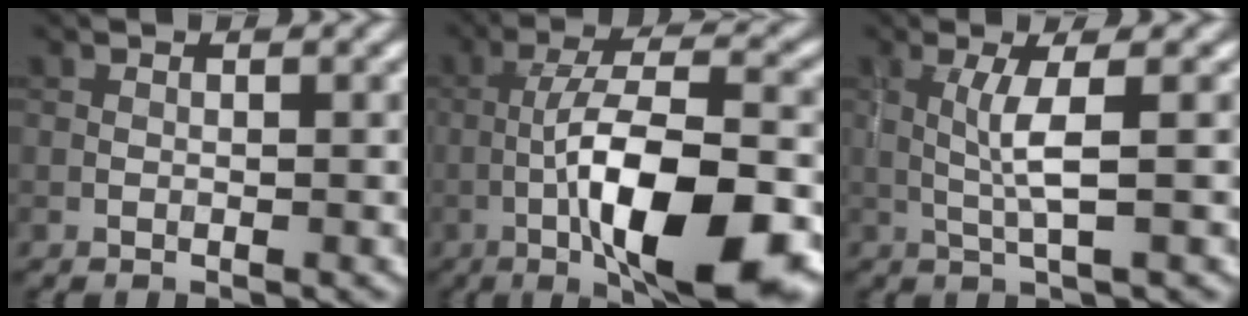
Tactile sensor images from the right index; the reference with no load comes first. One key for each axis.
{"total": 12.0, "fx": -4.7, "fy": 3.2, "fz": 10.6, "tx": -0.177, "ty": 0.006, "tz": -0.079}
{"total": 2.9, "fx": 0.2, "fy": 0.1, "fz": 2.8, "tx": -0.064, "ty": 0.002, "tz": 0.006}